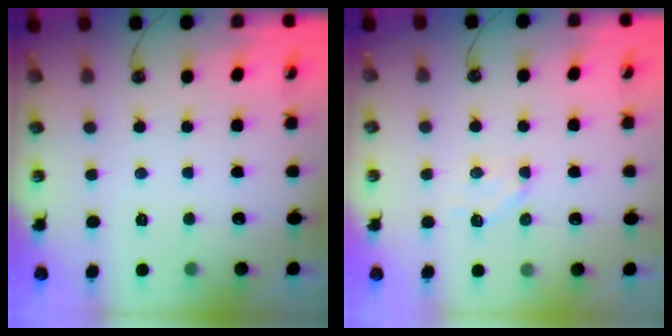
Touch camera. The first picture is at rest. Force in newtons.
{"total": 5.8, "press": 5.7, "slide": 1.2}